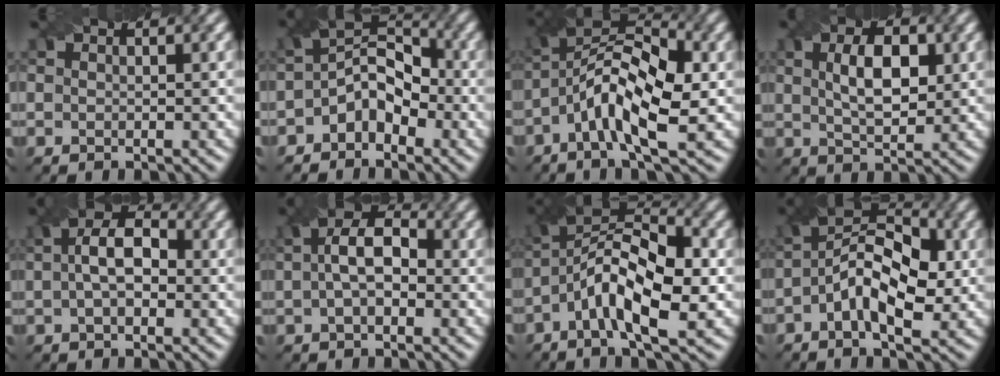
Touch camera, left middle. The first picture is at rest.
{"total": 4.6, "force": [-1.8, 3.1, 3.0], "torque": [-0.043, 0.010, -0.039]}
{"total": 9.2, "force": [-2.0, 3.4, 8.3], "torque": [-0.151, 0.022, -0.050]}
{"total": 4.8, "force": [1.0, 2.3, 4.1], "torque": [-0.076, 0.003, 0.019]}
{"total": 4.9, "force": [0.4, 2.7, 4.1], "torque": [-0.067, 0.017, -0.006]}
{"total": 4.9, "force": [0.3, 2.7, 4.1], "torque": [-0.070, 0.016, -0.005]}
{"total": 9.1, "force": [-2.1, 3.2, 8.3], "torque": [-0.153, 0.022, -0.051]}
{"total": 7.4, "force": [-0.8, 3.8, 6.3], "torque": [-0.112, 0.019, -0.022]}